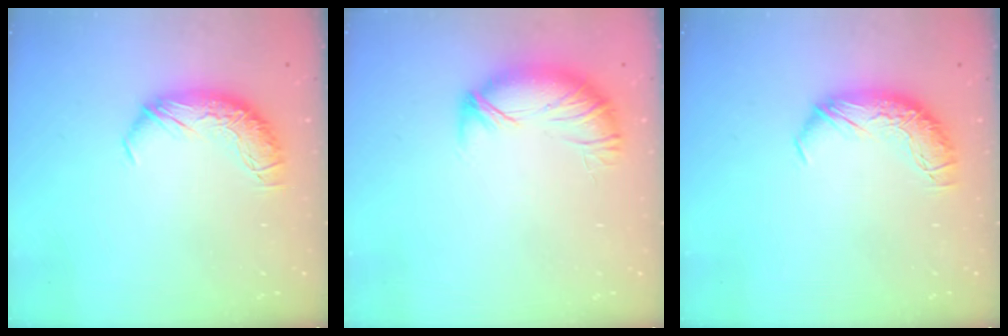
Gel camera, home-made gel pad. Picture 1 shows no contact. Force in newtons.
{"total": 3.1, "press": 2.3, "slide": 2.1}
{"total": 0.0}